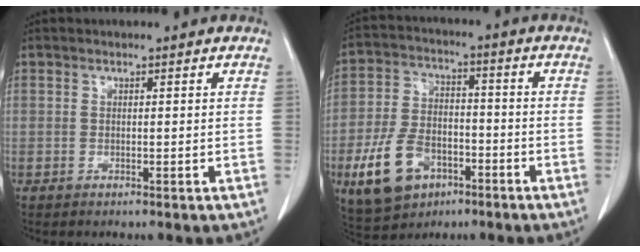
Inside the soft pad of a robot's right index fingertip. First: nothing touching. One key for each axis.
{"total": 12.3, "fx": -5.5, "fy": 7.9, "fz": 7.7, "tx": -0.170, "ty": 0.006, "tz": -0.090}